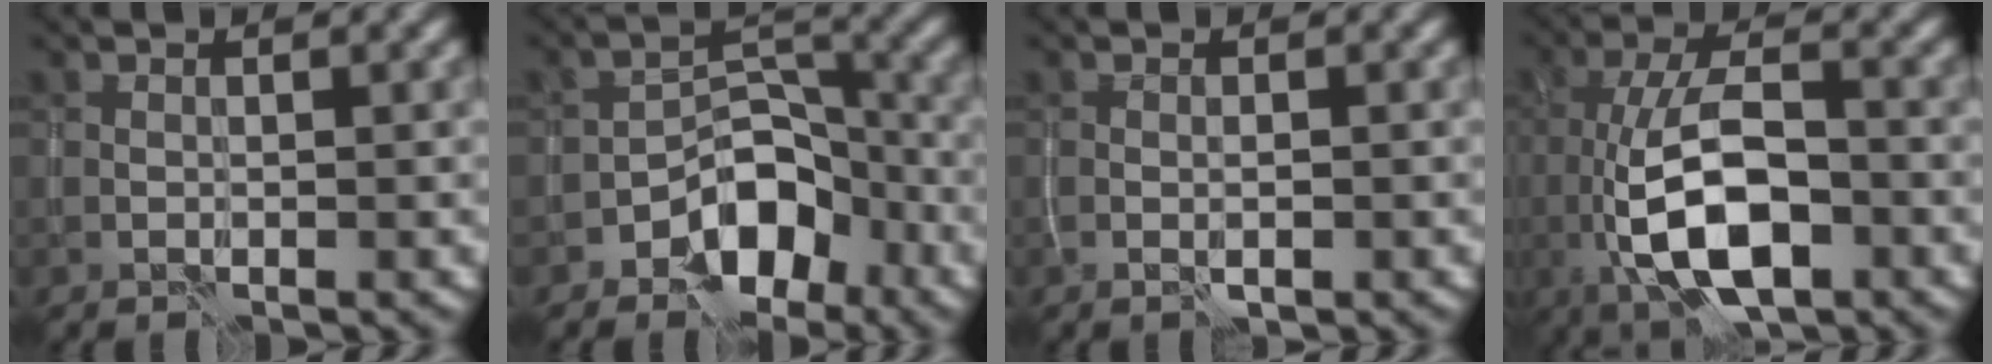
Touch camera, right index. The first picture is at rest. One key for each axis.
{"total": 5.8, "fx": -3.5, "fy": 3.4, "fz": 3.2, "tx": -0.029, "ty": 0.008, "tz": -0.064}
{"total": 0.9, "fx": -0.3, "fy": 0.2, "fz": 0.9, "tx": -0.016, "ty": -0.003, "tz": -0.004}
{"total": 9.0, "fx": -2.0, "fy": 3.9, "fz": 7.8, "tx": -0.153, "ty": -0.002, "tz": -0.035}